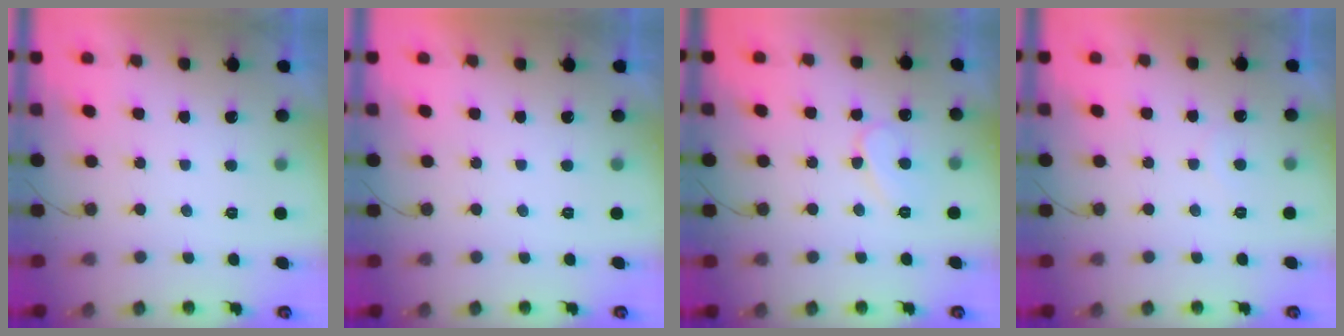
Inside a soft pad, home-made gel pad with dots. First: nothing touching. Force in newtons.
{"total": 1.7, "press": 1.7, "slide": 0.0}
{"total": 6.8, "press": 6.8, "slide": 0.6}
{"total": 4.1, "press": 4.1, "slide": 0.4}